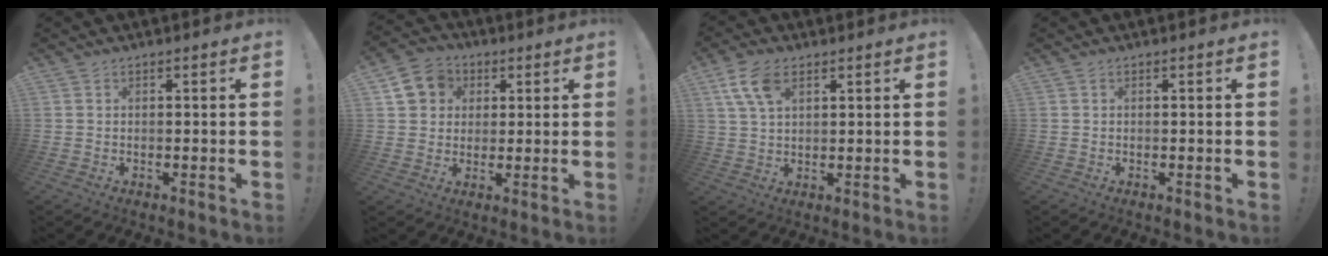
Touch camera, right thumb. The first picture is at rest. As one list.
[{"total": 10.2, "force": [3.3, 9.0, 3.4], "torque": [-0.047, -0.005, 0.068]}, {"total": 8.2, "force": [4.1, 4.3, 5.6], "torque": [-0.105, -0.009, 0.077]}, {"total": 0.0}]